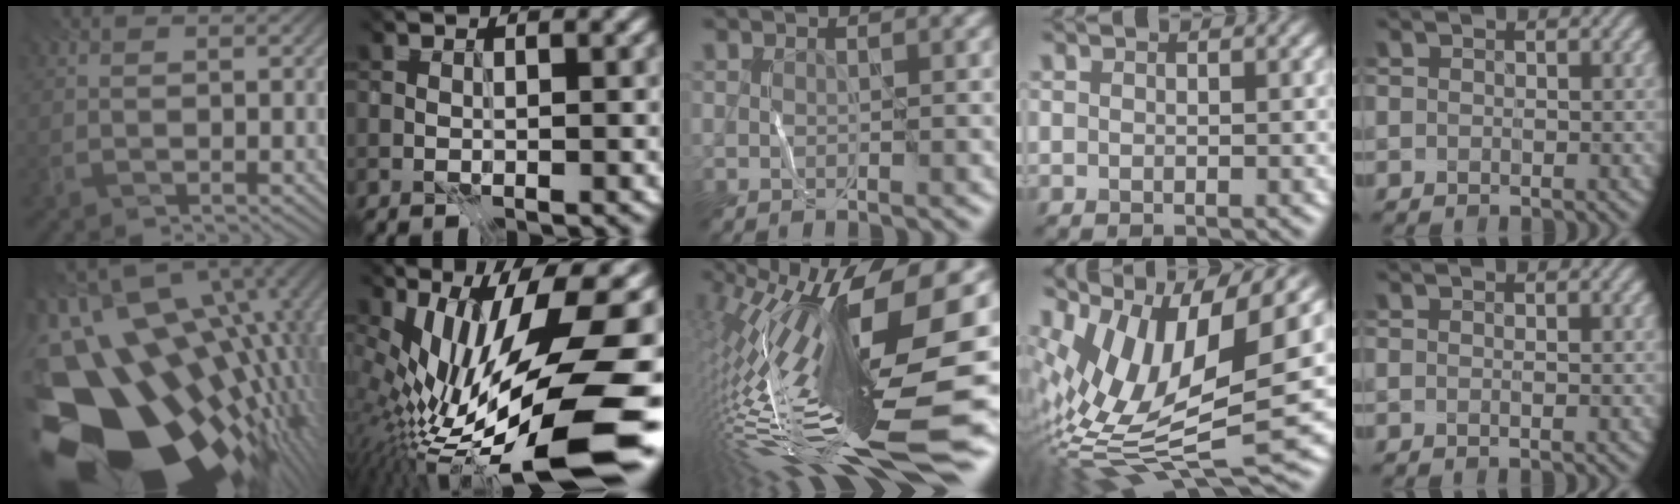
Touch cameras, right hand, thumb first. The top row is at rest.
{"thumb": {"total": 18.9, "force": [-6.7, 11.5, 13.4], "torque": [-0.274, -0.066, -0.073]}, "index": {"total": 18.4, "force": [-7.0, 4.7, 16.4], "torque": [-0.258, -0.017, -0.106]}, "middle": {"total": 18.9, "force": [-1.2, 5.8, 17.9], "torque": [-0.332, 0.000, -0.025]}, "ring": {"total": 13.9, "force": [2.2, 5.2, 12.8], "torque": [-0.259, 0.007, 0.047]}, "little": {"total": 0.5, "force": [0.1, 0.0, 0.5], "torque": [-0.003, 0.002, 0.003]}}